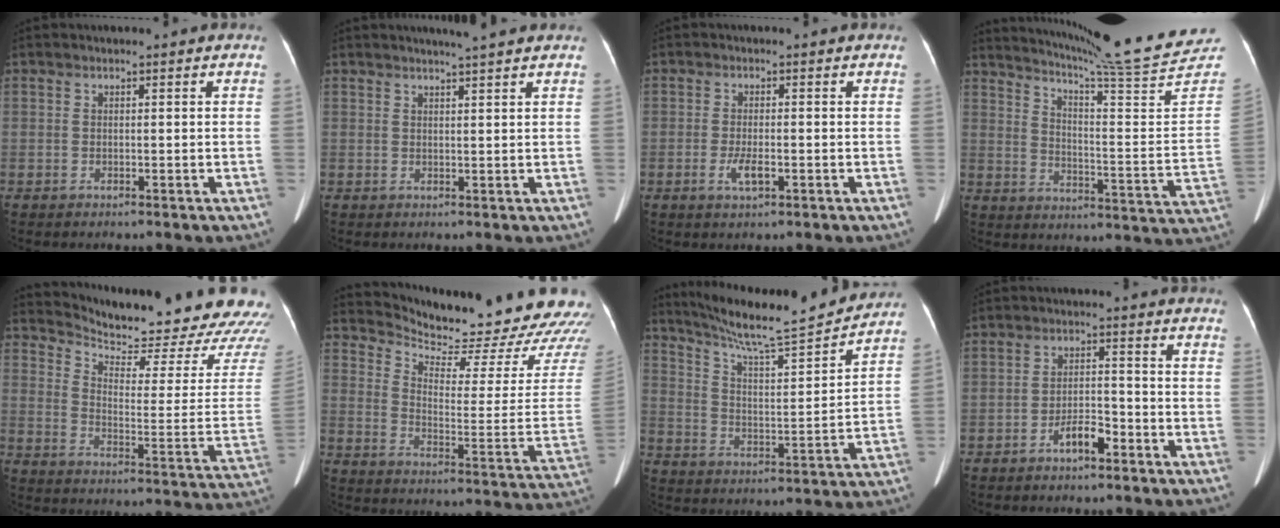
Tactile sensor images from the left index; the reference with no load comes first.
{"total": 4.4, "force": [3.9, -0.4, 2.1], "torque": [-0.032, 0.010, 0.049]}
{"total": 2.8, "force": [-0.9, 0.8, 2.5], "torque": [-0.053, -0.003, -0.015]}
{"total": 23.7, "force": [21.9, -2.3, 8.6], "torque": [-0.144, -0.117, 0.283]}
{"total": 24.6, "force": [23.1, 3.2, 7.7], "torque": [-0.116, -0.101, 0.286]}
{"total": 23.0, "force": [22.2, 2.9, 5.4], "torque": [-0.085, -0.109, 0.275]}
{"total": 17.6, "force": [16.1, 0.3, 7.2], "torque": [-0.128, -0.004, 0.247]}
{"total": 4.0, "force": [-2.6, 1.2, 2.7], "torque": [-0.051, 0.006, -0.047]}